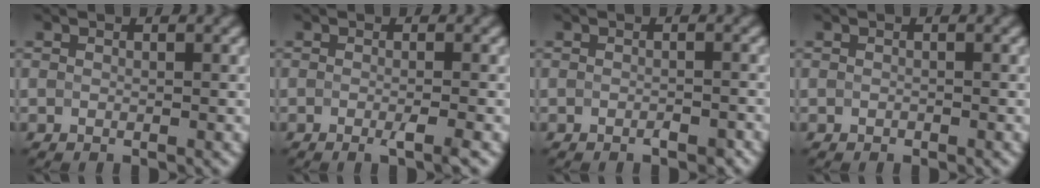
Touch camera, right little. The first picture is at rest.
{"total": 1.5, "force": [-1.1, 0.0, 1.0], "torque": [-0.013, -0.006, -0.020]}
{"total": 1.5, "force": [-1.5, 0.0, 0.2], "torque": [-0.007, -0.003, -0.023]}
{"total": 0.7, "force": [-0.7, 0.1, -0.2], "torque": [-0.002, 0.000, -0.008]}